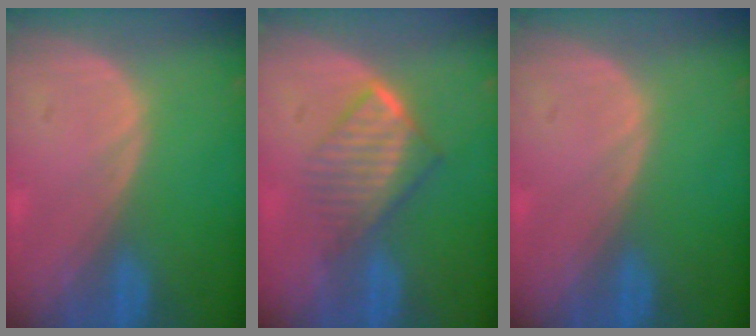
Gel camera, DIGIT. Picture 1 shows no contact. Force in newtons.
{"total": 6.5, "press": 5.8, "slide": 3.0}
{"total": 0.0}